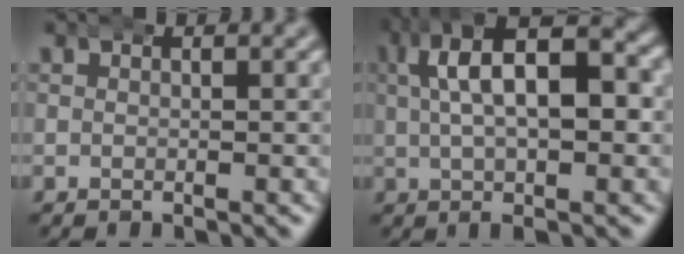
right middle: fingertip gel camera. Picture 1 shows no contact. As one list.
[{"total": 11.5, "force": [2.8, 6.3, 9.3], "torque": [-0.131, 0.026, 0.026]}]